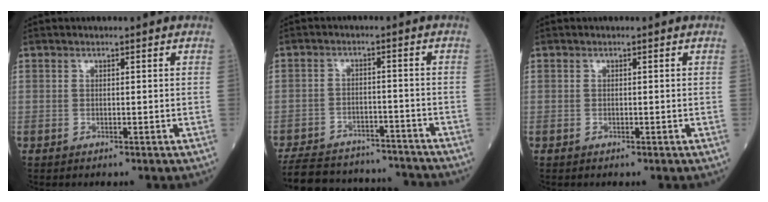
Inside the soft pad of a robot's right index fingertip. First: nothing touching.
{"total": 17.6, "force": [-16.3, 4.7, 4.7], "torque": [-0.106, 0.008, -0.226]}
{"total": 0.0}